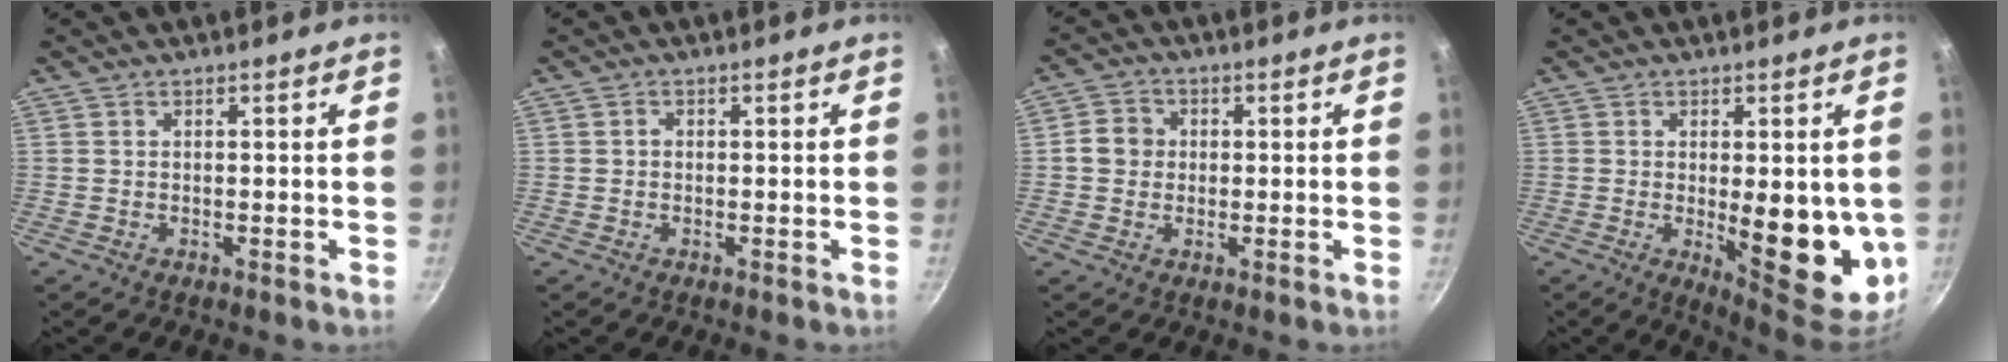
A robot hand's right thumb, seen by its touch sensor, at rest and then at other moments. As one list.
[{"total": 0.7, "force": [-0.1, 0.6, 0.3], "torque": [-0.004, 0.004, -0.002]}, {"total": 4.5, "force": [0.1, 4.1, 1.7], "torque": [-0.010, 0.008, -0.009]}, {"total": 14.1, "force": [-1.2, 5.5, 13.0], "torque": [-0.146, -0.019, -0.002]}]